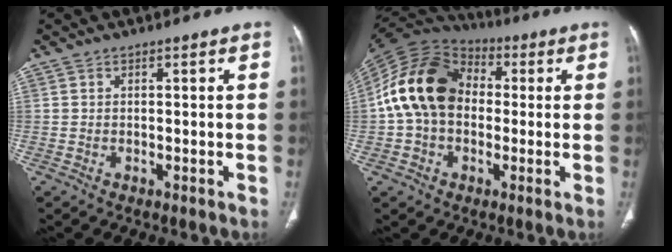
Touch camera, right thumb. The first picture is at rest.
{"total": 16.6, "force": [0.4, 12.3, 11.1], "torque": [-0.195, 0.035, -0.006]}